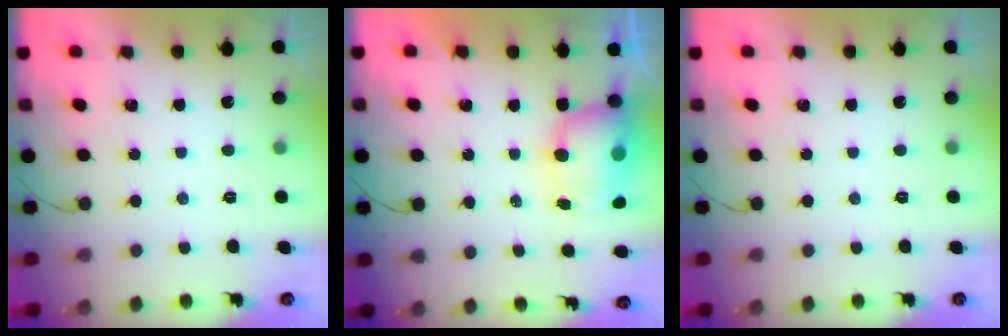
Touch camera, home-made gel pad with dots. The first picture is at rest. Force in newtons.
{"total": 9.6, "press": 9.3, "slide": 2.6}
{"total": 0.0}